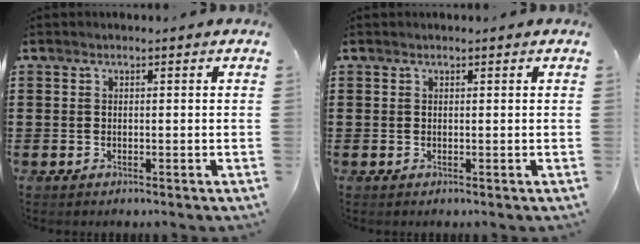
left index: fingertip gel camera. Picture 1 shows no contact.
{"total": 0.0}